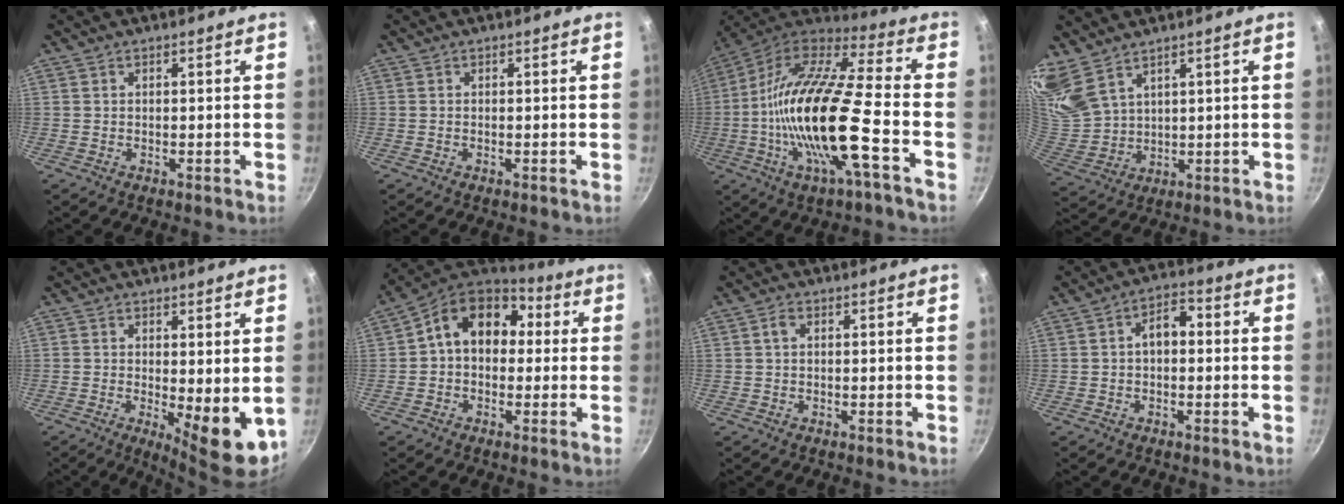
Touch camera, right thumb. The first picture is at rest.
{"total": 0.0}
{"total": 23.7, "force": [-5.7, 5.8, 22.3], "torque": [-0.407, 0.024, -0.124]}
{"total": 10.8, "force": [8.2, 5.0, 5.0], "torque": [-0.100, -0.041, 0.187]}
{"total": 8.2, "force": [-0.4, 2.8, 7.7], "torque": [-0.095, -0.014, 0.003]}
{"total": 14.1, "force": [2.2, 10.5, 9.2], "torque": [-0.110, 0.034, 0.013]}
{"total": 1.5, "force": [0.3, 1.0, 1.1], "torque": [-0.021, 0.007, 0.005]}
{"total": 6.4, "force": [-0.2, 4.3, 4.7], "torque": [-0.043, 0.025, -0.016]}